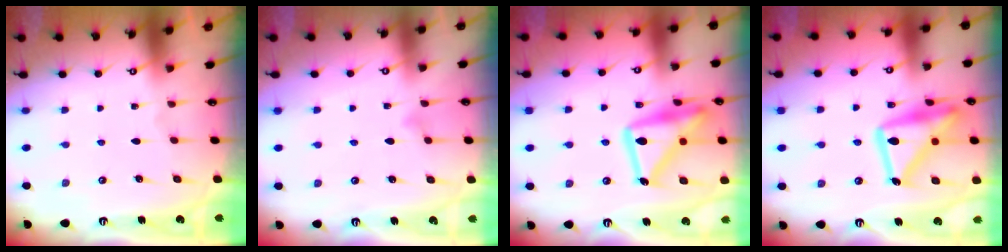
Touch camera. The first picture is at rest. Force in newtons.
{"total": 3.9, "press": 3.9, "slide": 0.2}
{"total": 21.2, "press": 21.1, "slide": 1.6}
{"total": 21.2, "press": 21.1, "slide": 1.6}